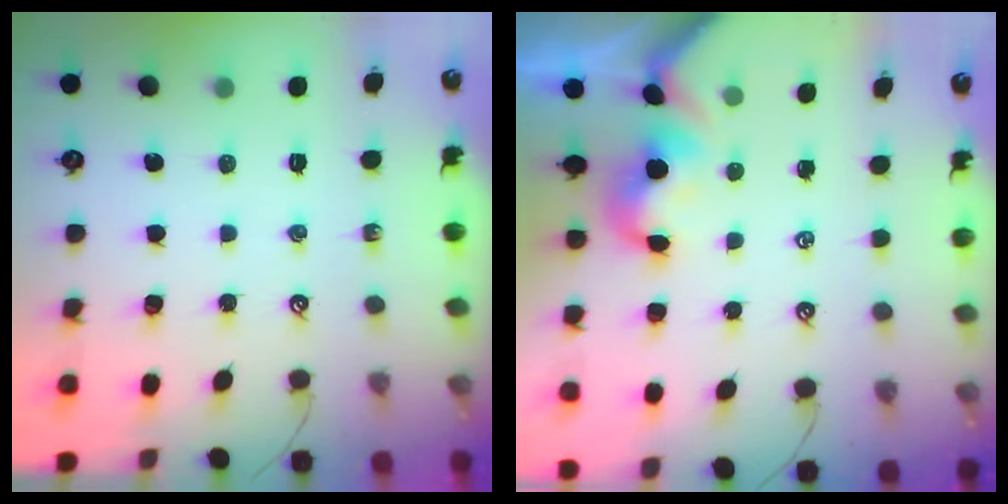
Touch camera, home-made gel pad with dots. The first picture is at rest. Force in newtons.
{"total": 1.2, "press": 1.1, "slide": 0.6}